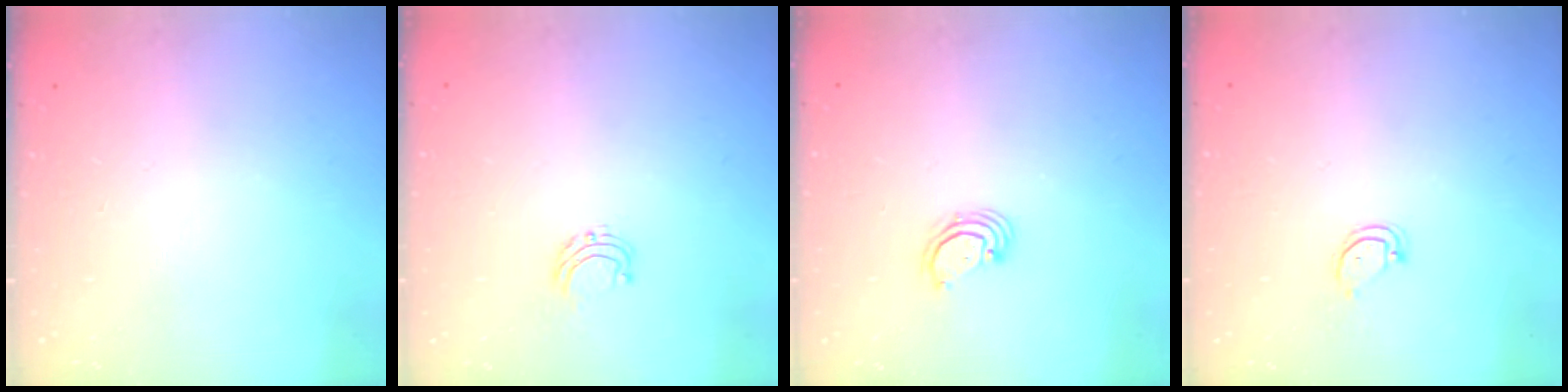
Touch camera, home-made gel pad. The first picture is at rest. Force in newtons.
{"total": 4.6, "press": 4.6, "slide": 0.4}
{"total": 2.7, "press": 2.7, "slide": 0.3}
{"total": 3.5, "press": 3.5, "slide": 0.4}